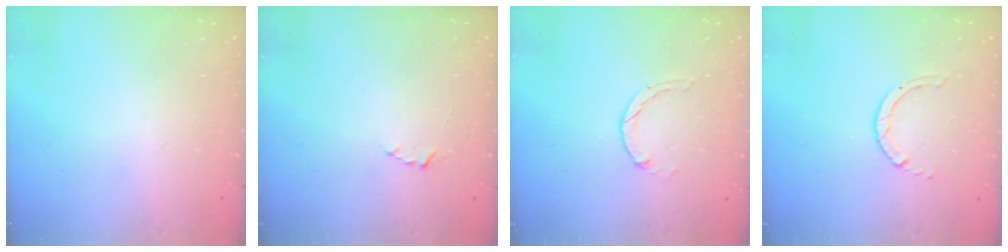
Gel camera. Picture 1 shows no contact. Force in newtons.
{"total": 1.9, "press": 1.9, "slide": 0.2}
{"total": 0.8, "press": 0.7, "slide": 0.2}
{"total": 1.4, "press": 1.4, "slide": 0.1}